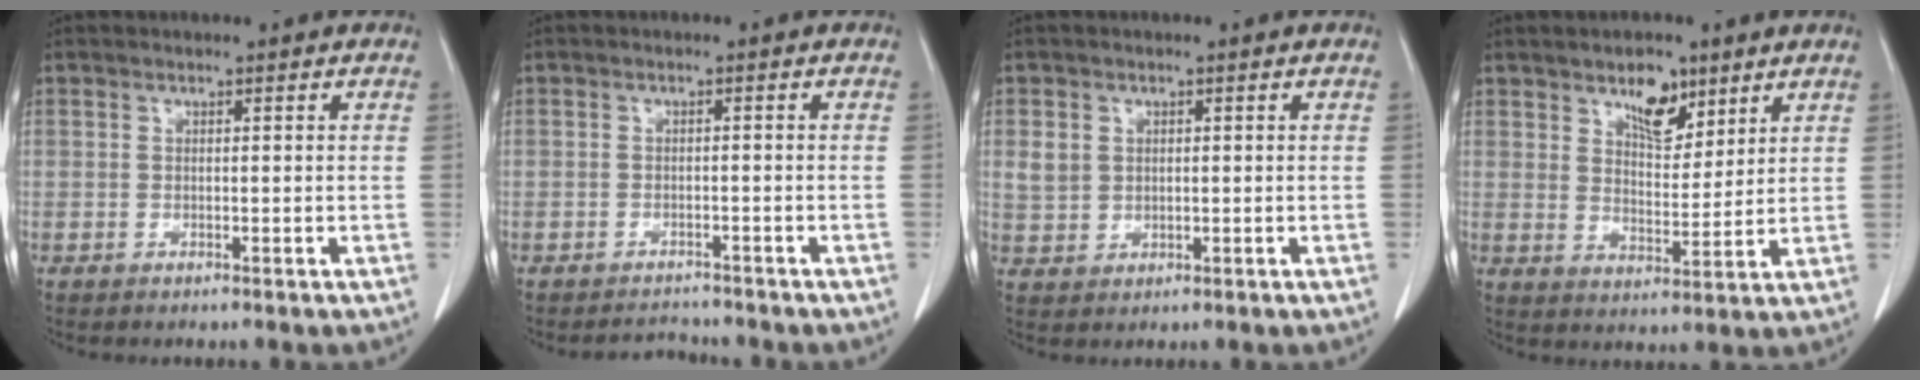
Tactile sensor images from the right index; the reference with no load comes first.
{"total": 2.2, "force": [-2.2, 0.4, -0.3], "torque": [0.004, -0.009, -0.030]}
{"total": 3.6, "force": [1.0, 3.1, 1.5], "torque": [-0.027, 0.008, 0.027]}
{"total": 6.8, "force": [4.4, 3.1, 4.1], "torque": [-0.067, -0.001, 0.077]}